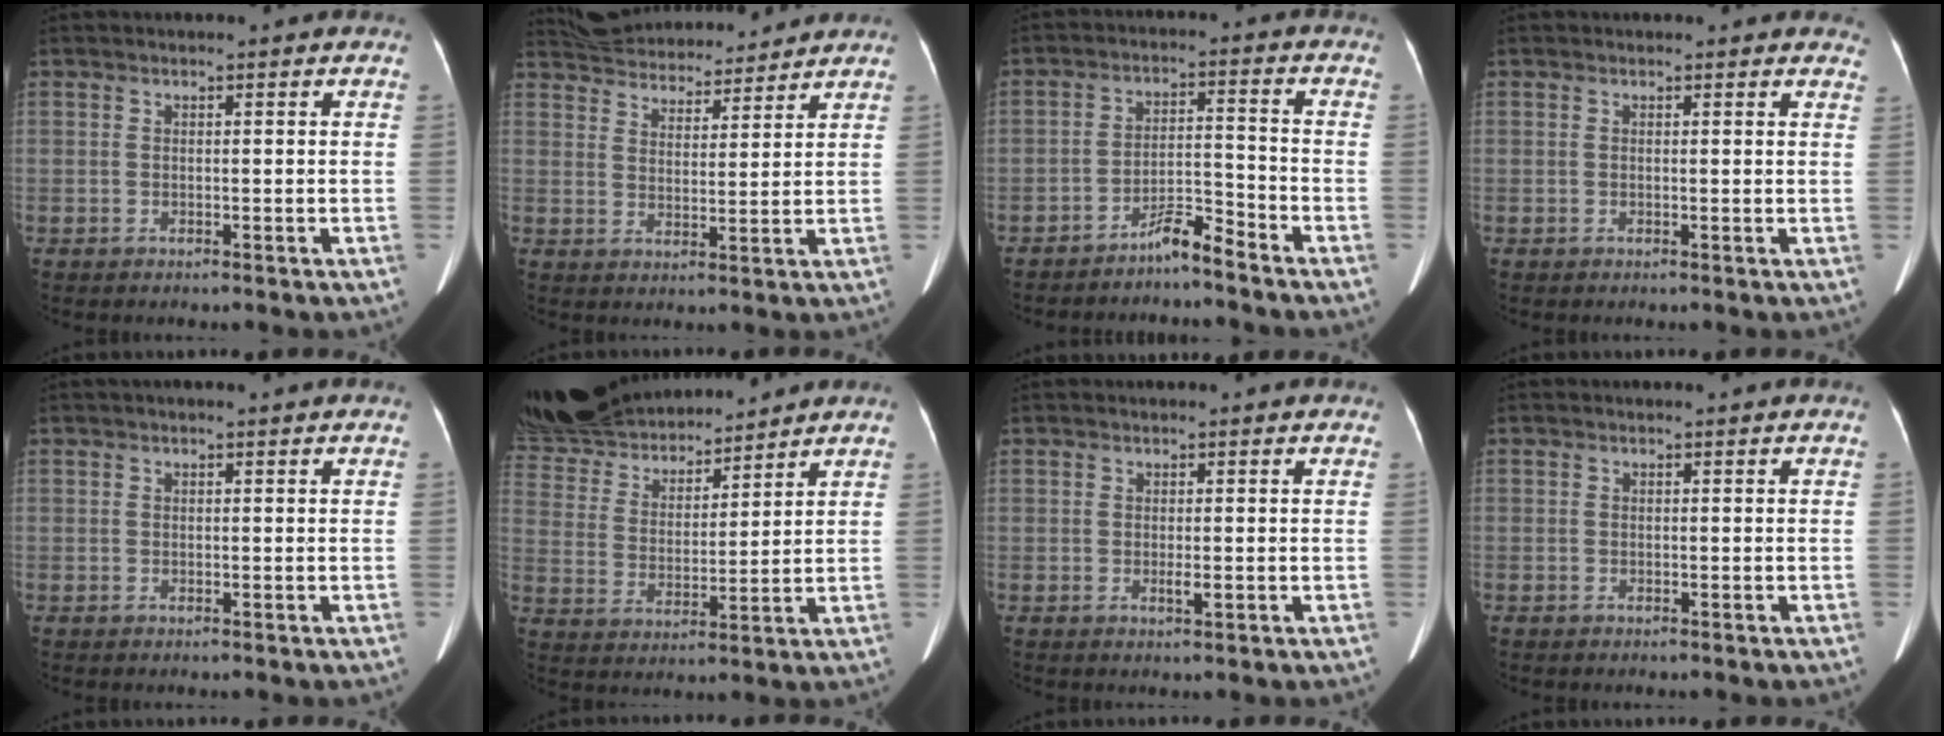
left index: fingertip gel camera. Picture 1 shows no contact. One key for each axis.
{"total": 14.5, "fx": 13.6, "fy": 3.7, "fz": 3.1, "tx": -0.056, "ty": 0.027, "tz": 0.207}
{"total": 4.8, "fx": -4.3, "fy": -0.1, "fz": 2.0, "tx": -0.034, "ty": -0.010, "tz": -0.080}
{"total": 4.0, "fx": 3.7, "fy": 1.2, "fz": 0.9, "tx": 0.004, "ty": -0.002, "tz": 0.021}
{"total": 0.6, "fx": 0.3, "fy": 0.3, "fz": 0.4, "tx": -0.002, "ty": 0.020, "tz": 0.003}
{"total": 18.4, "fx": 17.0, "fy": 4.7, "fz": 5.4, "tx": -0.128, "ty": 0.023, "tz": 0.307}
{"total": 1.0, "fx": -0.3, "fy": 0.2, "fz": 0.9, "tx": -0.017, "ty": -0.004, "tz": -0.004}
{"total": 0.6, "fx": -0.5, "fy": 0.3, "fz": -0.1, "tx": 0.001, "ty": 0.005, "tz": -0.009}